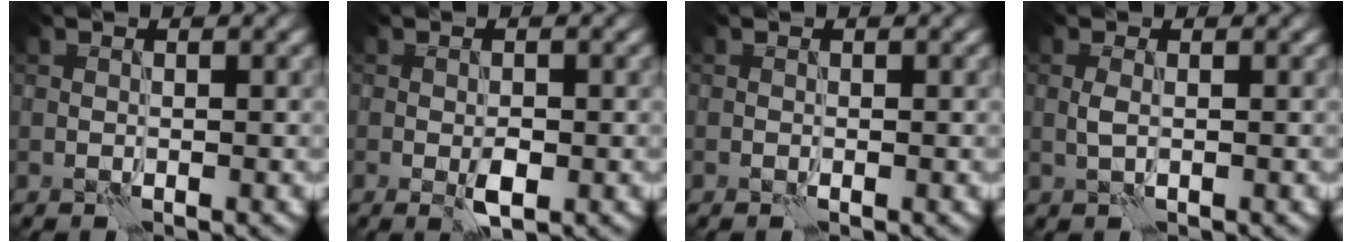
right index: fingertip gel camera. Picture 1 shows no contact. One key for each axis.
{"total": 1.8, "fx": -0.5, "fy": 0.8, "fz": 1.6, "tx": -0.027, "ty": 0.001, "tz": -0.009}
{"total": 0.0}
{"total": 1.0, "fx": 0.1, "fy": 0.2, "fz": 1.0, "tx": -0.023, "ty": 0.001, "tz": 0.000}